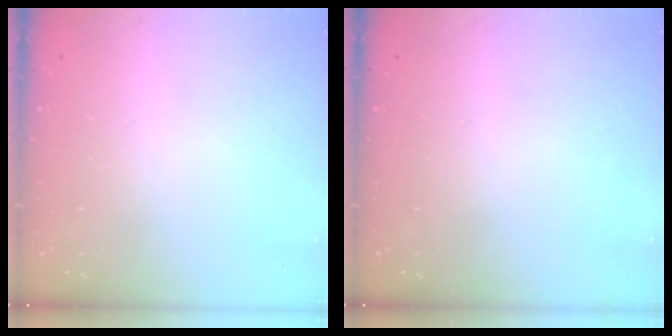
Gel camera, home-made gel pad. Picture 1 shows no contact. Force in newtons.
{"total": 0.0}